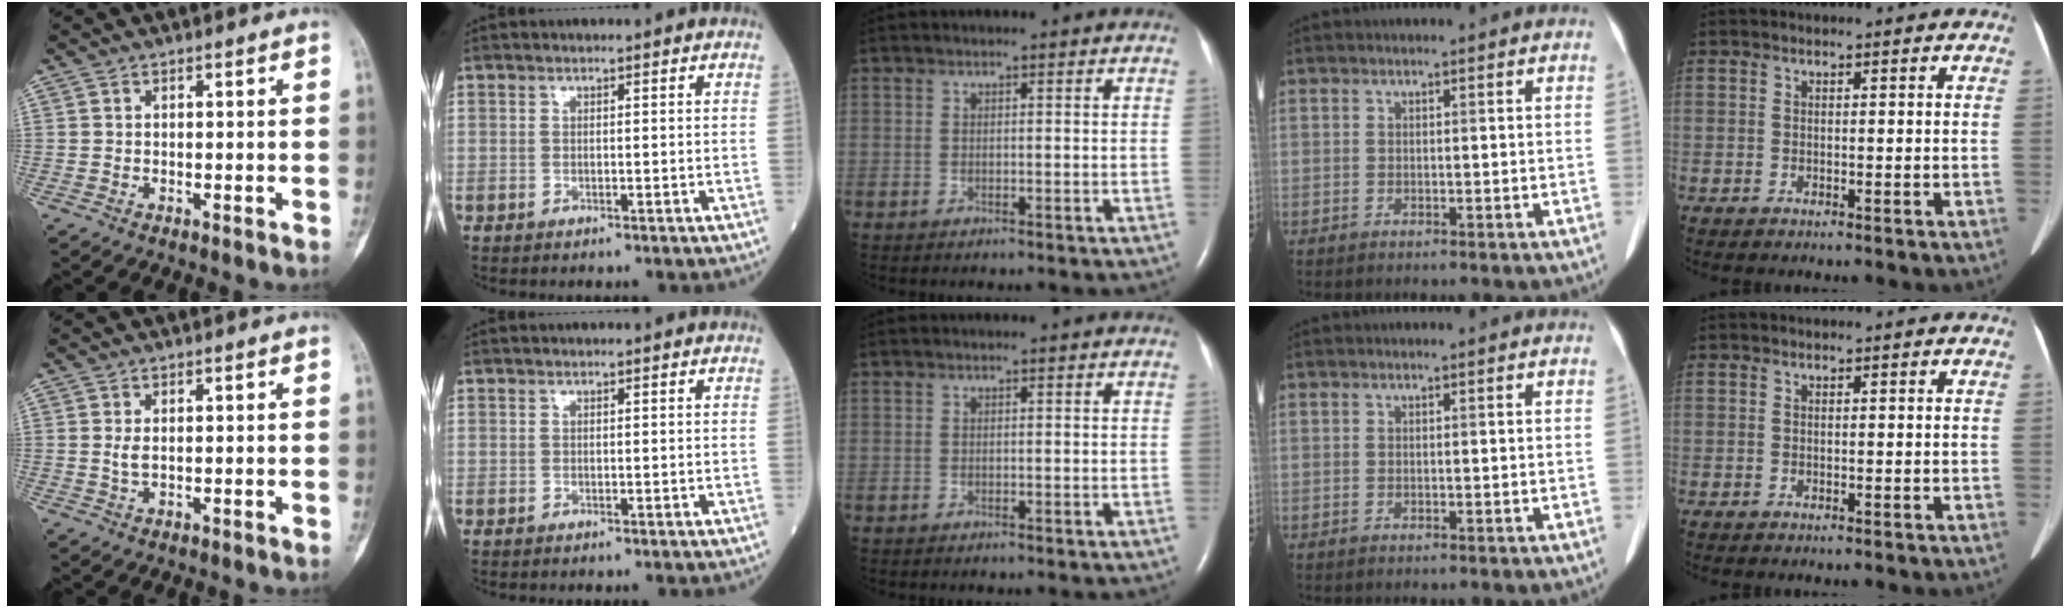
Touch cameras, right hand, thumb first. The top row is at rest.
{"thumb": {"total": 1.4, "force": [0.1, 0.7, 1.2], "torque": [-0.027, -0.001, 0.006]}}